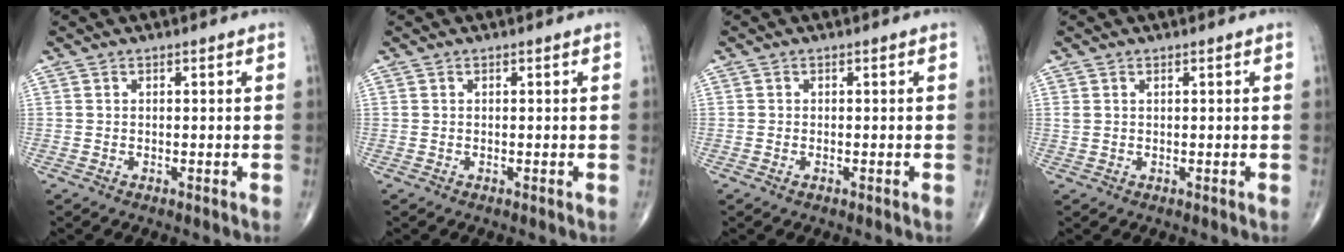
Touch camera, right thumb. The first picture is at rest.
{"total": 0.0}
{"total": 0.6, "force": [-0.3, 0.3, 0.4], "torque": [-0.010, 0.002, -0.004]}
{"total": 0.9, "force": [0.4, 0.4, 0.6], "torque": [-0.016, 0.008, 0.013]}